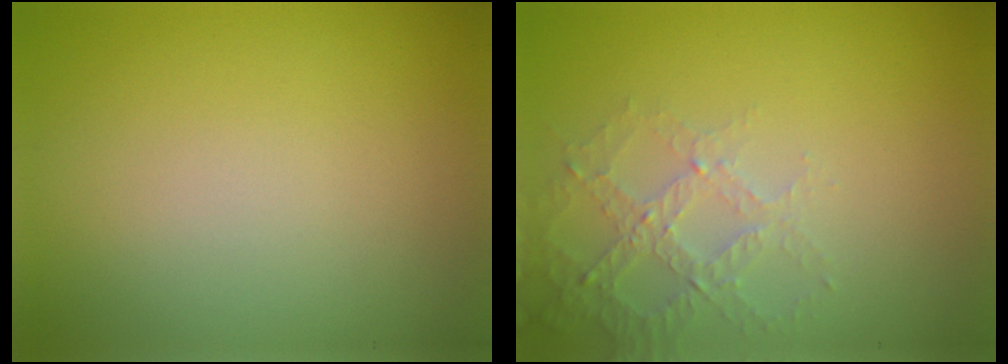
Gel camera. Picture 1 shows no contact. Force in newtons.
{"total": 2.8, "press": 2.7, "slide": 0.8}